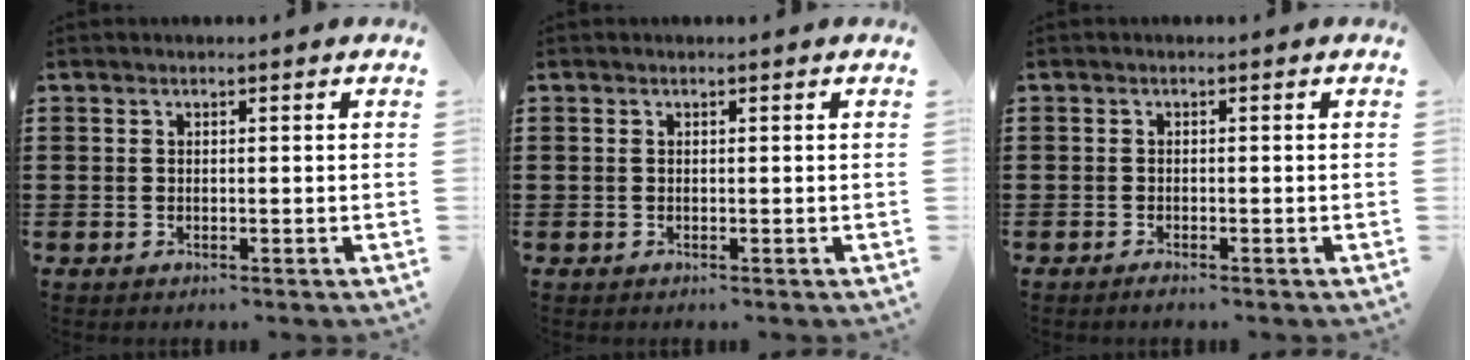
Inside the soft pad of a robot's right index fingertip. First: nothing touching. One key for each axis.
{"total": 0.0}
{"total": 0.7, "fx": -0.6, "fy": 0.1, "fz": 0.2, "tx": -0.007, "ty": -0.004, "tz": -0.012}